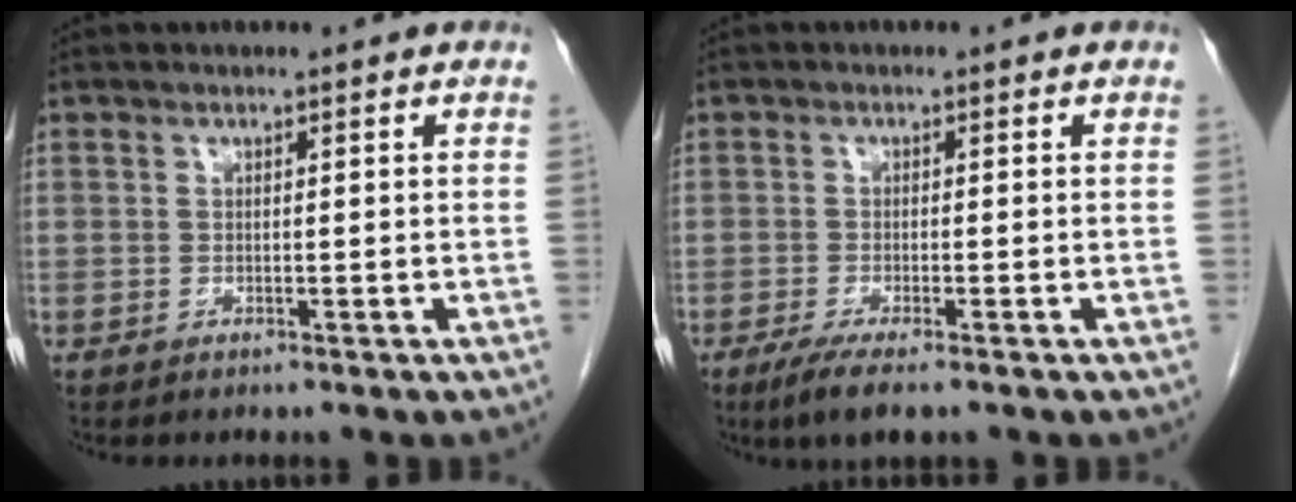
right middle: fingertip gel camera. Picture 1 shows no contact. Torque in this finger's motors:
{"motor_torque": [1.28, -0.77, 0.29, 0.08]}